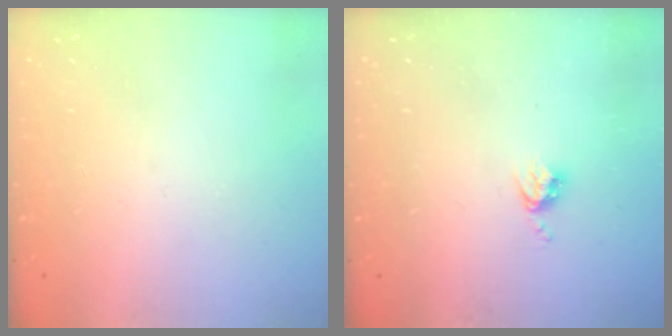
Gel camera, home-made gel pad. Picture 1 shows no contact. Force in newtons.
{"total": 3.8, "press": 3.7, "slide": 0.5}